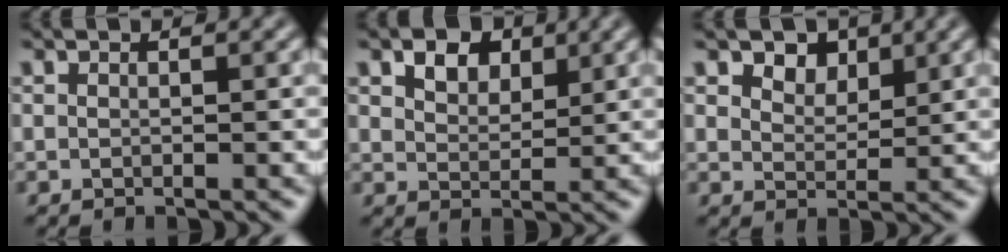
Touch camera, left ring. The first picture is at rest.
{"total": 3.2, "force": [1.9, 1.9, 1.7], "torque": [-0.031, -0.001, 0.030]}
{"total": 2.8, "force": [1.9, 1.6, 1.2], "torque": [-0.029, -0.011, 0.034]}